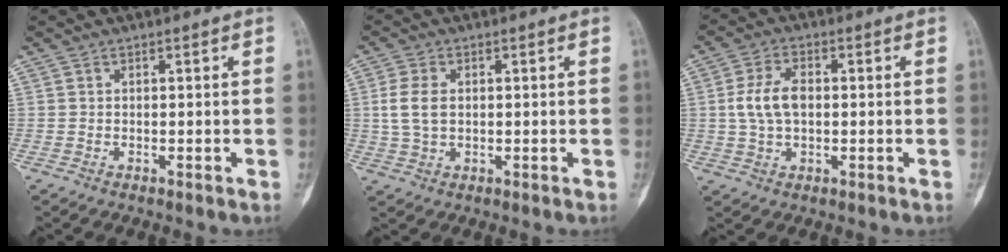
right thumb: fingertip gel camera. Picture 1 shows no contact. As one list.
[{"total": 5.5, "force": [0.6, 3.5, 4.2], "torque": [-0.094, 0.004, 0.014]}, {"total": 7.1, "force": [0.3, 4.2, 5.7], "torque": [-0.113, 0.012, 0.004]}]